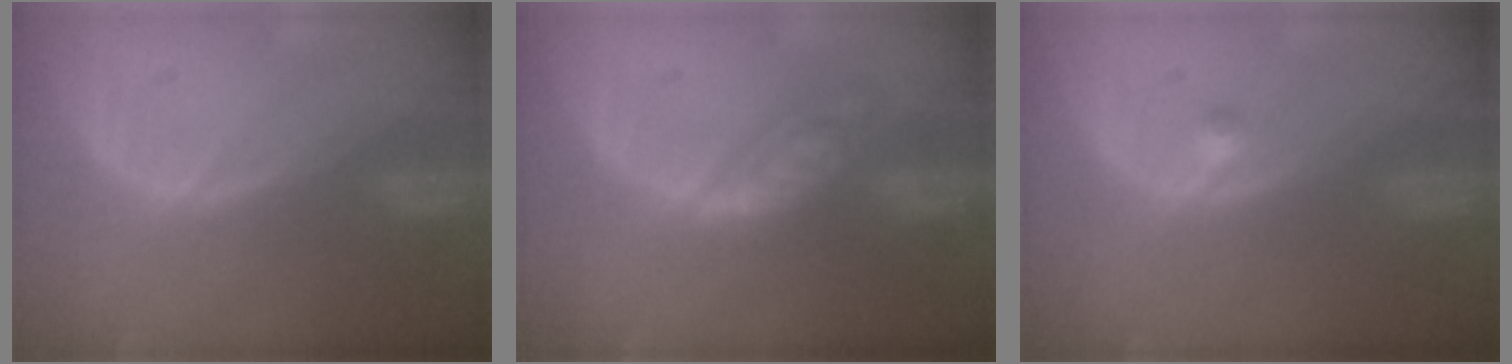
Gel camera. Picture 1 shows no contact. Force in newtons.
{"total": 5.7, "press": 5.1, "slide": 2.6}
{"total": 1.1, "press": 0.9, "slide": 0.5}